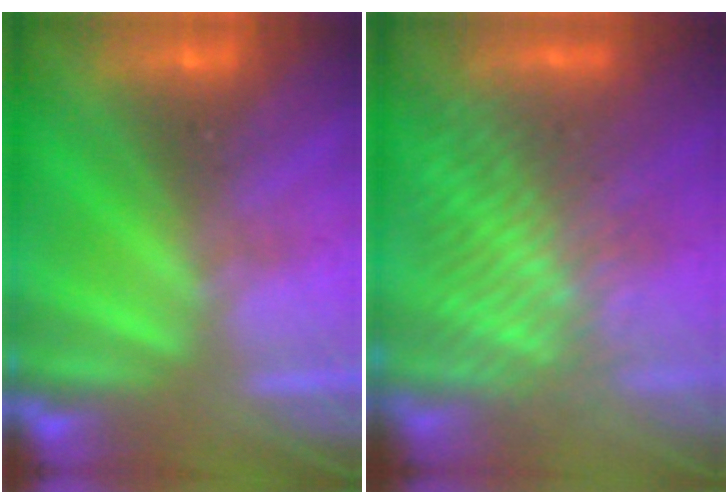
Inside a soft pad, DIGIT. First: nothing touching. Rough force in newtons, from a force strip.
{"total": 3.3}